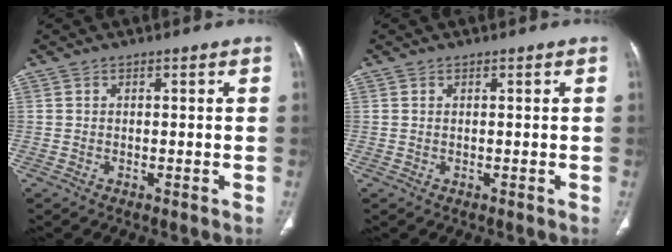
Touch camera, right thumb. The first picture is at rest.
{"total": 0.0}